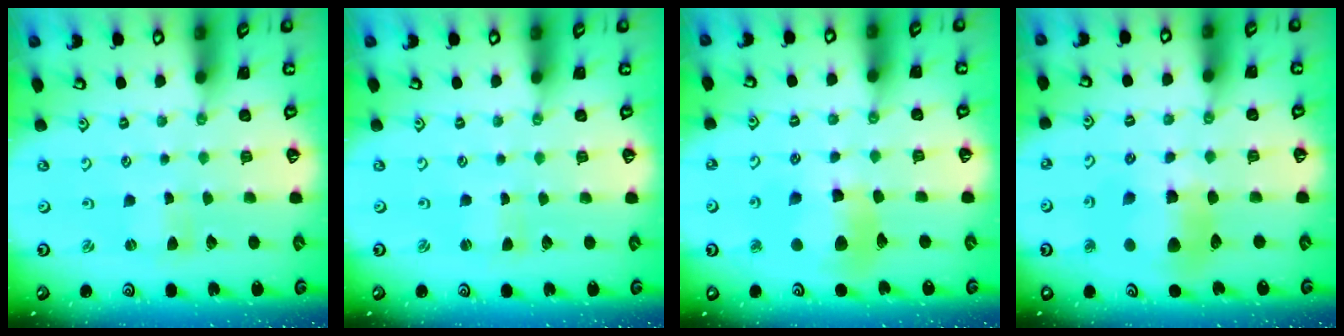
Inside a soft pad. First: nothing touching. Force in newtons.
{"total": 0.0}
{"total": 12.4, "press": 12.4, "slide": 1.5}
{"total": 12.8, "press": 12.7, "slide": 2.0}